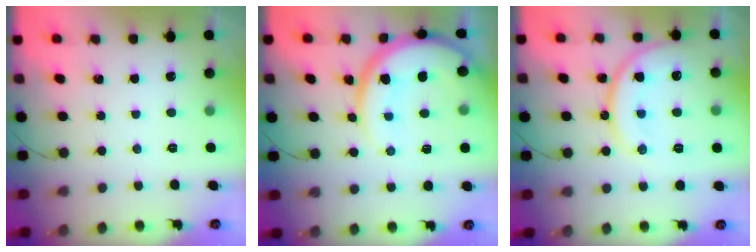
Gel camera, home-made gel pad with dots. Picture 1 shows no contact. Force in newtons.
{"total": 15.2, "press": 15.1, "slide": 1.8}
{"total": 14.8, "press": 14.7, "slide": 1.5}